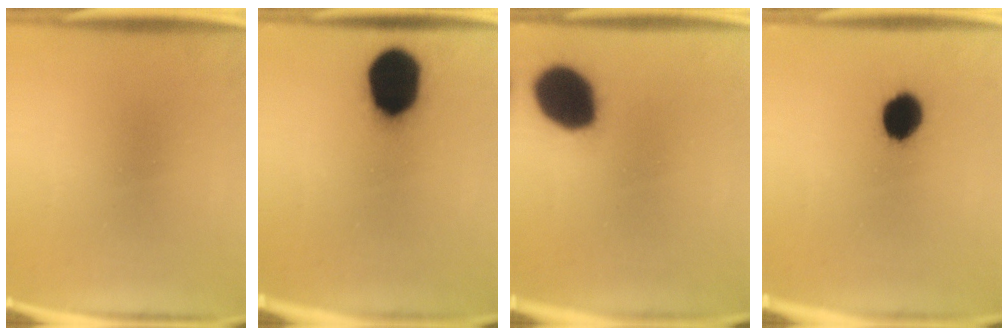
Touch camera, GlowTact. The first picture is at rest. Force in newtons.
{"total": 18.7}
{"total": 17.8}
{"total": 8.8}